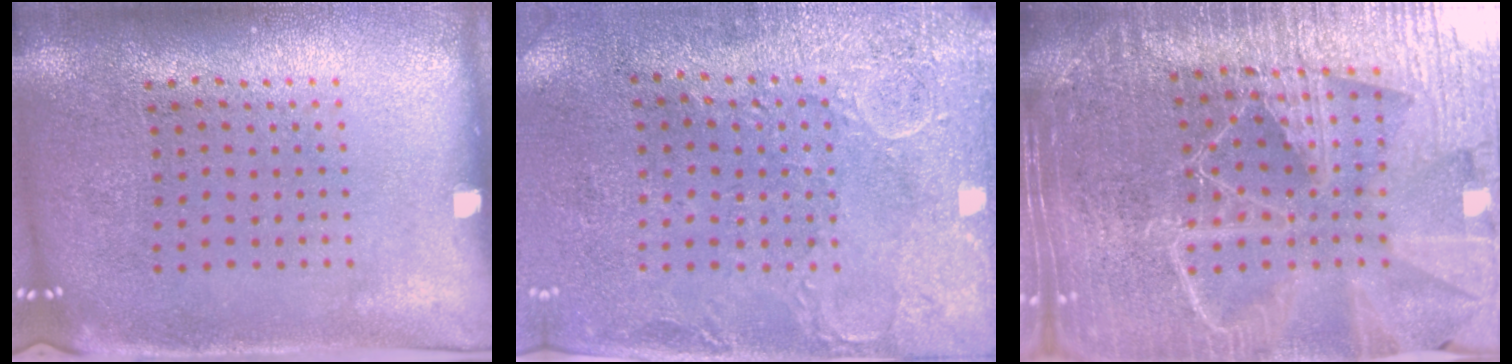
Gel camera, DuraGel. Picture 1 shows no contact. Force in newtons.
{"total": 2.9, "press": 2.3, "slide": 1.8}
{"total": 6.5, "press": 5.6, "slide": 3.4}